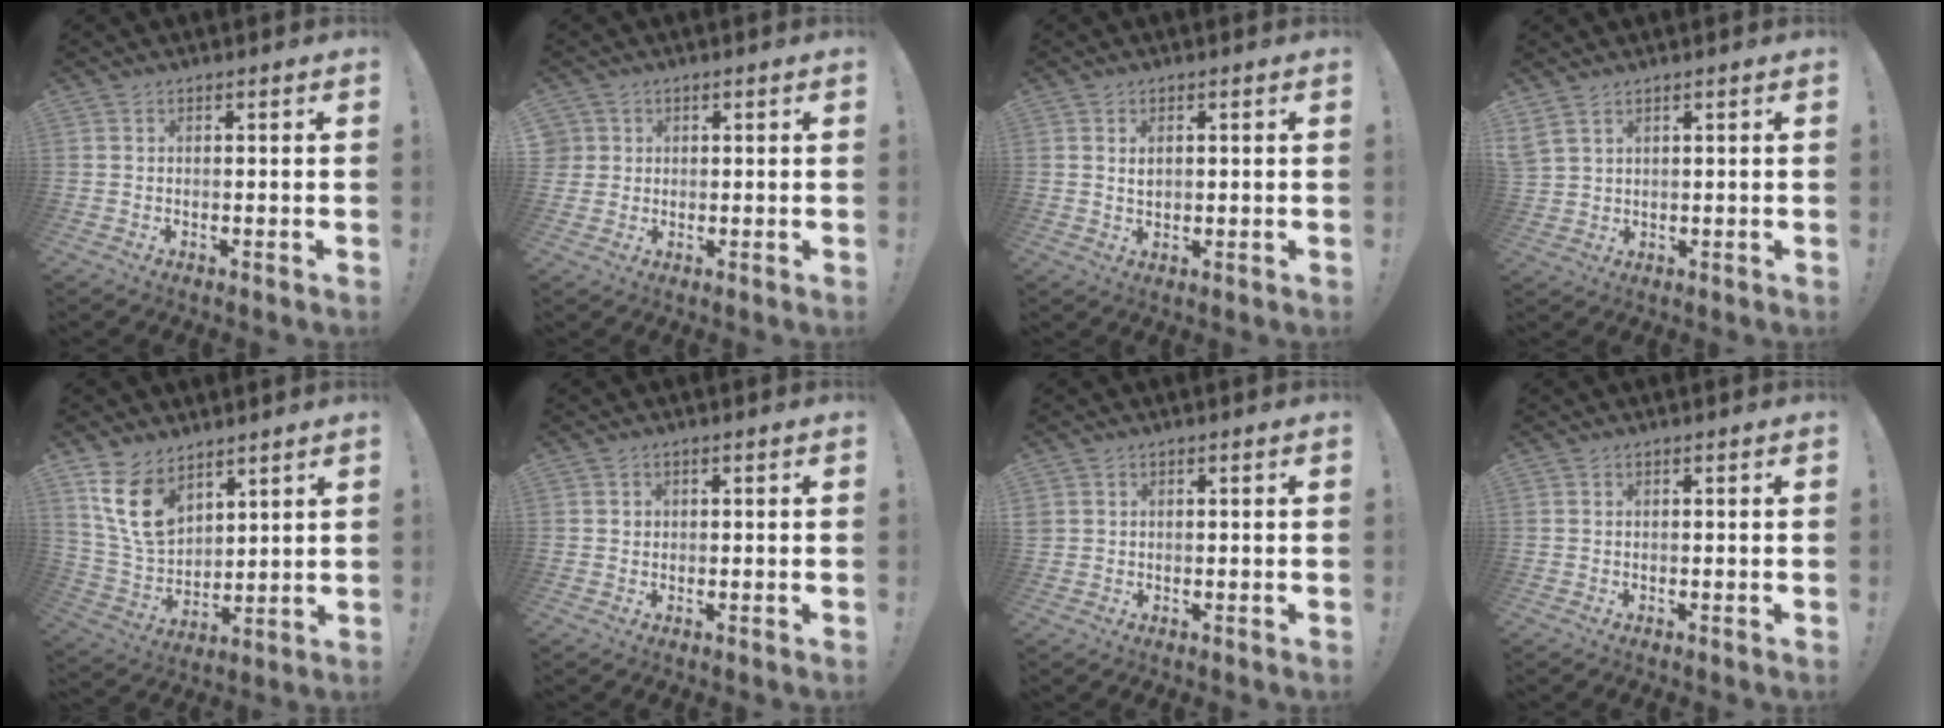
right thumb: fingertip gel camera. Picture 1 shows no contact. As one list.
[{"total": 2.9, "force": [1.1, 2.7, 0.3], "torque": [-0.011, 0.001, 0.022]}, {"total": 2.1, "force": [0.8, 1.3, 1.3], "torque": [-0.013, -0.002, 0.011]}, {"total": 2.9, "force": [2.2, 1.2, 1.3], "torque": [-0.040, -0.010, 0.044]}, {"total": 12.4, "force": [7.0, 7.8, 6.7], "torque": [-0.132, -0.037, 0.140]}, {"total": 1.3, "force": [0.4, 1.2, 0.1], "torque": [0.003, 0.000, 0.005]}, {"total": 1.4, "force": [0.6, 1.2, 0.4], "torque": [-0.014, 0.005, 0.013]}, {"total": 0.0}]